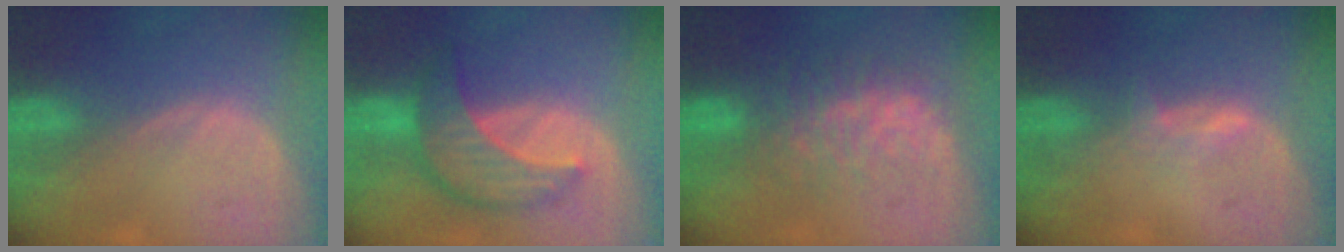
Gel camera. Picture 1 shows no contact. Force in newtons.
{"total": 7.9, "press": 7.5, "slide": 2.4}
{"total": 7.8, "press": 7.6, "slide": 2.0}
{"total": 2.1, "press": 2.0, "slide": 0.4}